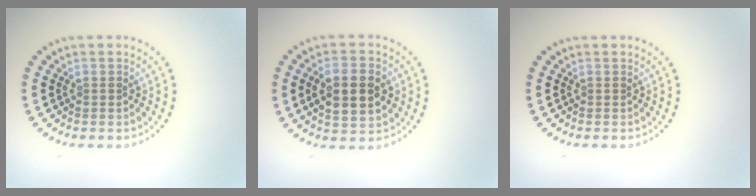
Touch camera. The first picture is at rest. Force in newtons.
{"total": 5.5, "press": 5.5, "slide": 0.4}
{"total": 0.0}